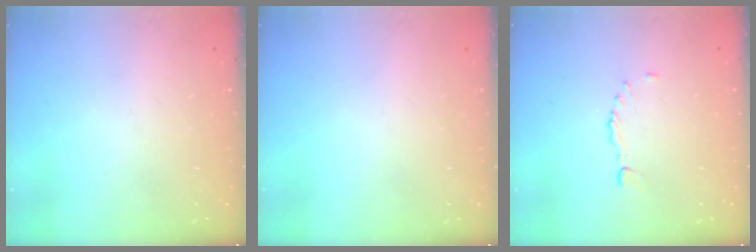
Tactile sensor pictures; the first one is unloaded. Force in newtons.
{"total": 0.0}
{"total": 1.1, "press": 0.9, "slide": 0.7}